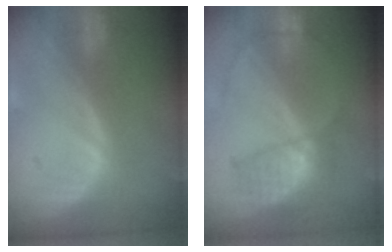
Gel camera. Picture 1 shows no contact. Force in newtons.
{"total": 5.8, "press": 5.5, "slide": 2.1}